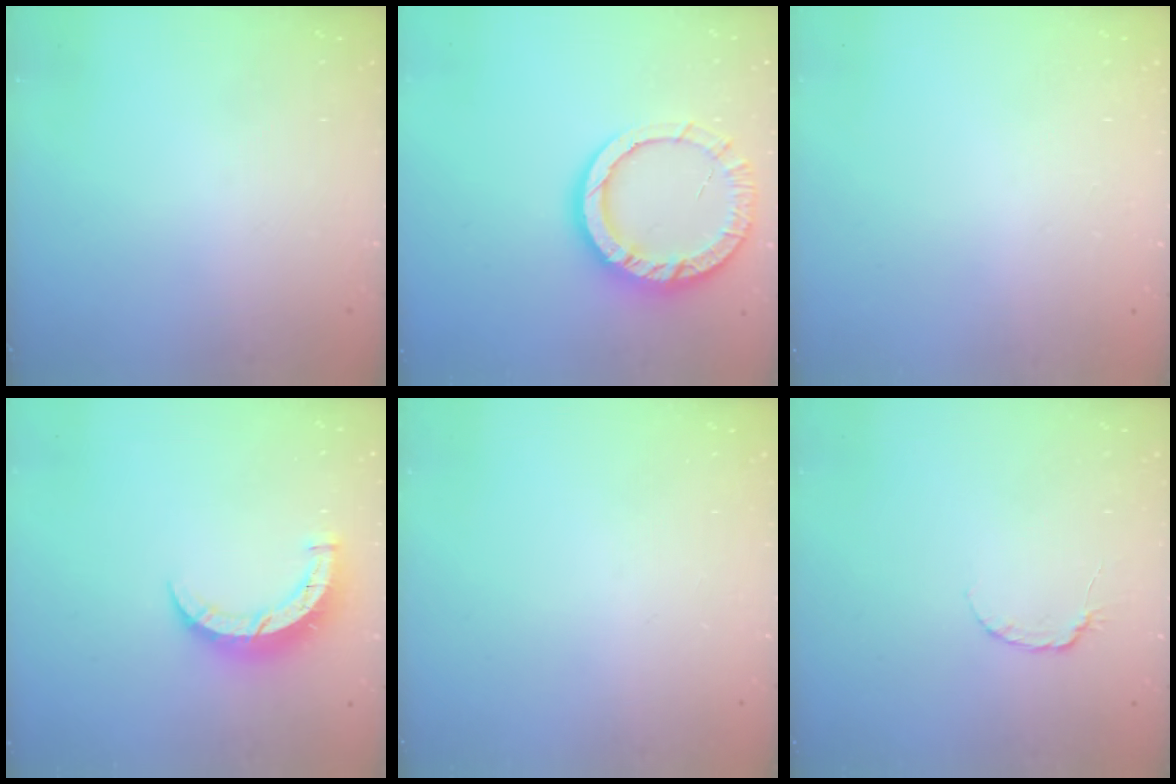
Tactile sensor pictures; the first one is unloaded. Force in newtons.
{"total": 13.2, "press": 13.1, "slide": 1.6}
{"total": 2.6, "press": 2.6, "slide": 0.2}
{"total": 7.9, "press": 7.9, "slide": 0.2}
{"total": 0.0}
{"total": 3.7, "press": 3.6, "slide": 0.5}